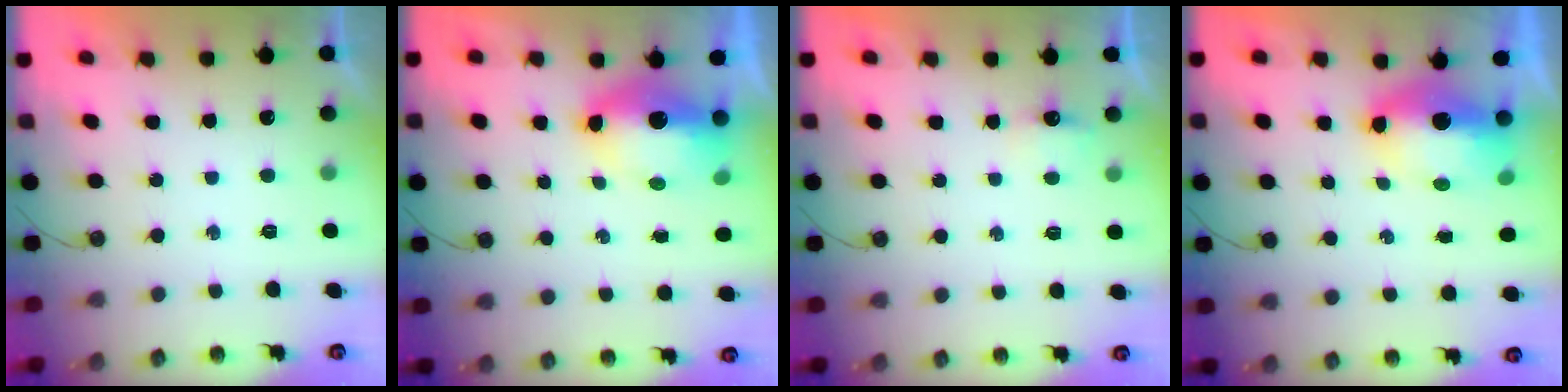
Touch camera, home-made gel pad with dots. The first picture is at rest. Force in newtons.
{"total": 8.4, "press": 8.4, "slide": 0.9}
{"total": 2.7, "press": 2.6, "slide": 0.4}
{"total": 8.4, "press": 8.3, "slide": 1.4}